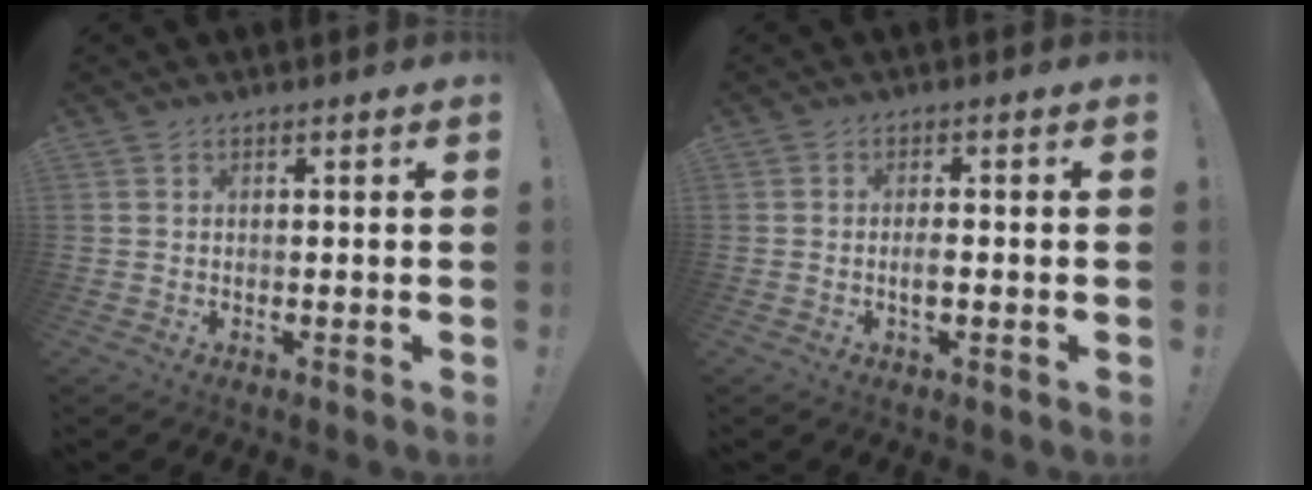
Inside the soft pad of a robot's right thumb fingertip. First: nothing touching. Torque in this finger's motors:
{"motor_torque": [-0.29, 0.30, 0.40, -0.24, 0.00]}